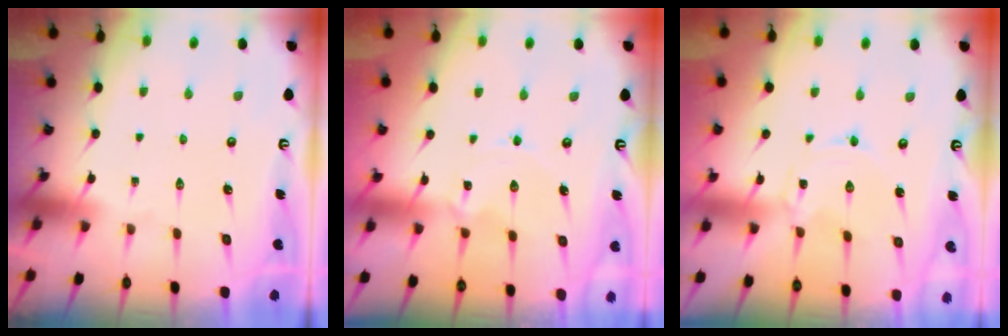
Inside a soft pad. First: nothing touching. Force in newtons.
{"total": 0.0}
{"total": 0.0}